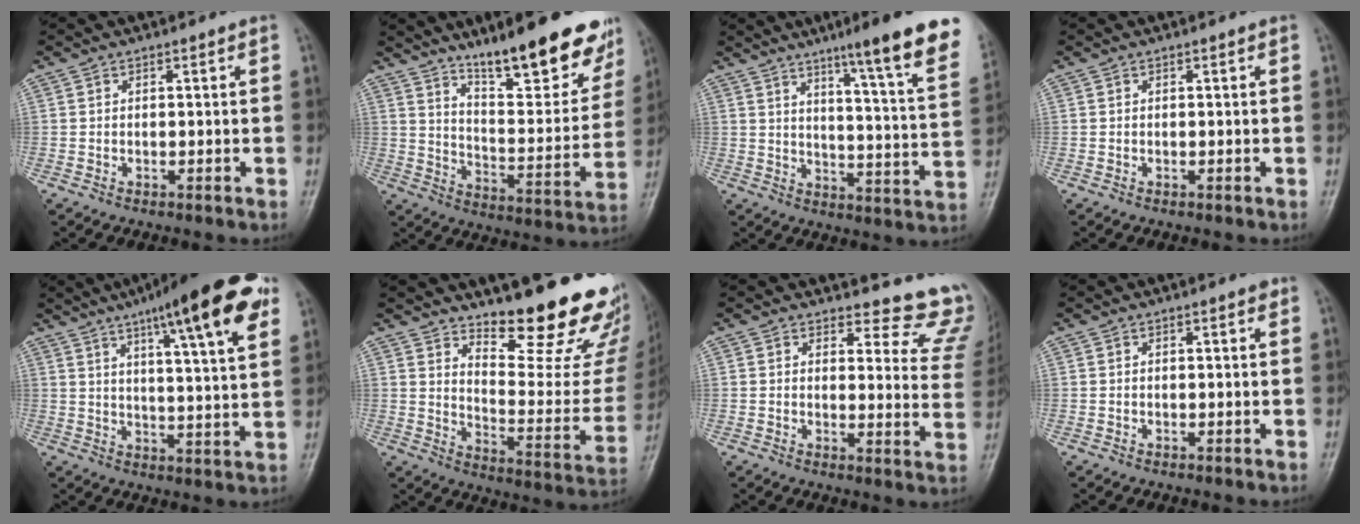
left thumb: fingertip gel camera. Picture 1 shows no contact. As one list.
[{"total": 20.8, "force": [14.8, 5.6, 13.5], "torque": [-0.147, -0.087, 0.229]}, {"total": 20.0, "force": [13.0, 1.1, 15.2], "torque": [-0.186, -0.060, 0.172]}, {"total": 0.0}, {"total": 19.2, "force": [10.4, 3.5, 15.7], "torque": [-0.214, -0.020, 0.147]}, {"total": 22.0, "force": [17.4, 5.6, 12.3], "torque": [-0.126, -0.153, 0.237]}, {"total": 13.3, "force": [12.7, 3.8, 1.4], "torque": [0.036, -0.134, 0.109]}, {"total": 0.5, "force": [0.3, 0.2, 0.4], "torque": [-0.005, 0.000, 0.001]}]